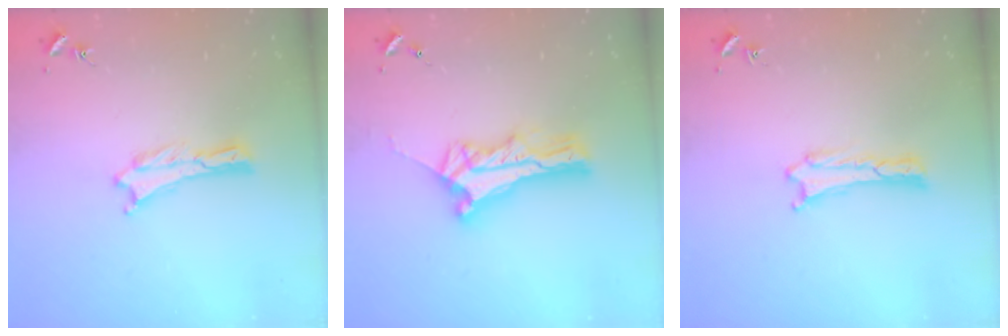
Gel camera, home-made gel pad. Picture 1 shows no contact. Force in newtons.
{"total": 6.0, "press": 6.0, "slide": 0.4}
{"total": 0.0}